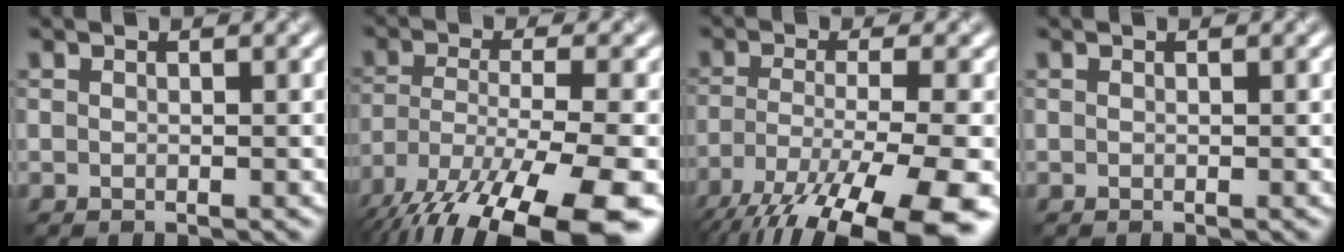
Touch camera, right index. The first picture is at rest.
{"total": 14.4, "force": [-9.5, 4.9, 9.7], "torque": [-0.207, -0.035, -0.139]}
{"total": 13.9, "force": [-9.0, 4.0, 9.9], "torque": [-0.200, -0.025, -0.137]}
{"total": 0.0}